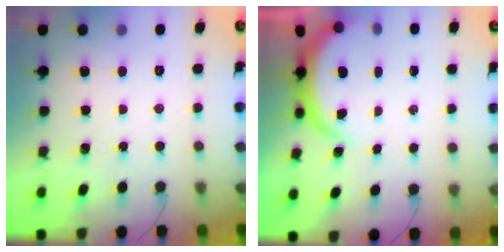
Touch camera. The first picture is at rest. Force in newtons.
{"total": 3.9, "press": 3.9, "slide": 0.2}